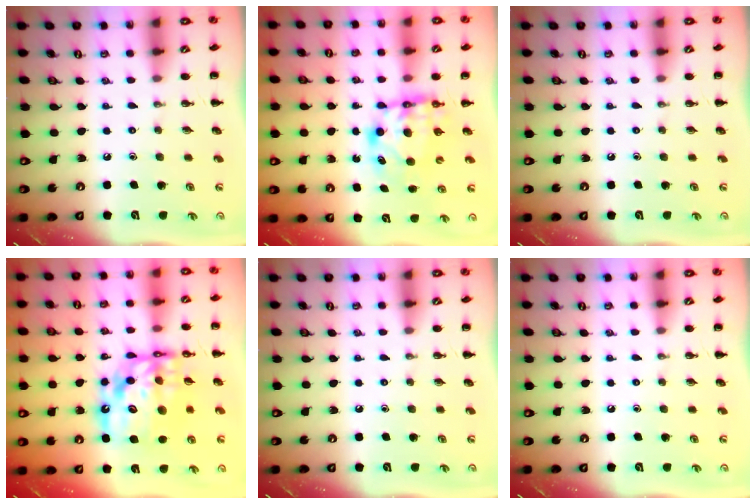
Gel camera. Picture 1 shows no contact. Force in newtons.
{"total": 6.4, "press": 6.4, "slide": 0.7}
{"total": 0.0}
{"total": 17.6, "press": 17.1, "slide": 4.4}
{"total": 0.0}
{"total": 0.0}